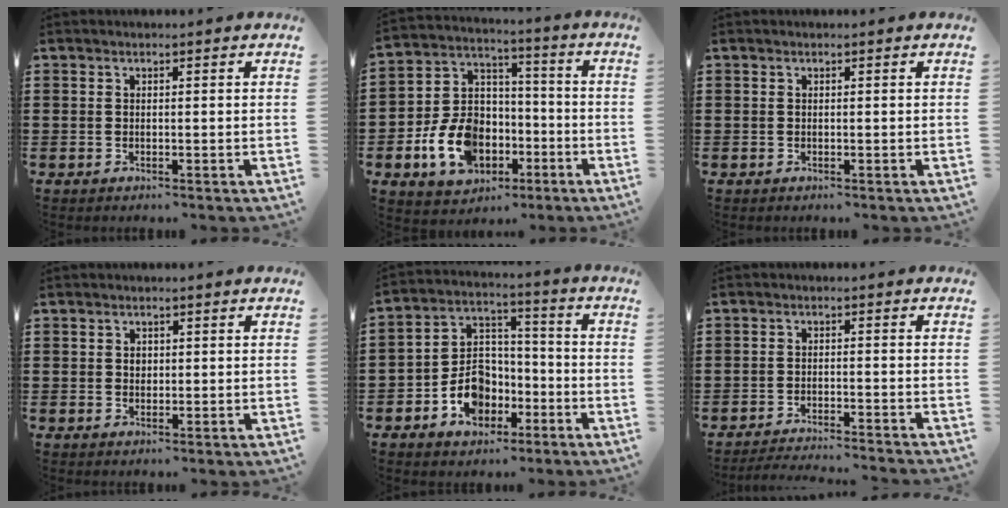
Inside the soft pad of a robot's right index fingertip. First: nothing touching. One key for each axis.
{"total": 12.4, "fx": -4.5, "fy": 9.4, "fz": 6.7, "tx": -0.166, "ty": 0.018, "tz": -0.079}
{"total": 0.0}
{"total": 1.2, "fx": 0.3, "fy": 1.0, "fz": 0.7, "tx": -0.015, "ty": 0.006, "tz": 0.005}
{"total": 8.5, "fx": -4.2, "fy": 6.2, "fz": 4.0, "tx": -0.091, "ty": 0.024, "tz": -0.075}
{"total": 2.9, "fx": -2.8, "fy": -0.5, "fz": 0.4, "tx": -0.010, "ty": -0.004, "tz": -0.060}